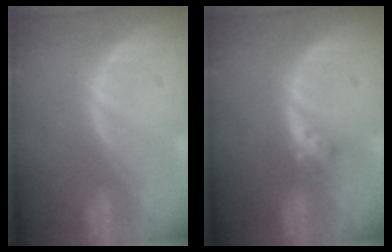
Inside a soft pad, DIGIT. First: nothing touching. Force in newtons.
{"total": 2.1, "press": 1.8, "slide": 1.0}